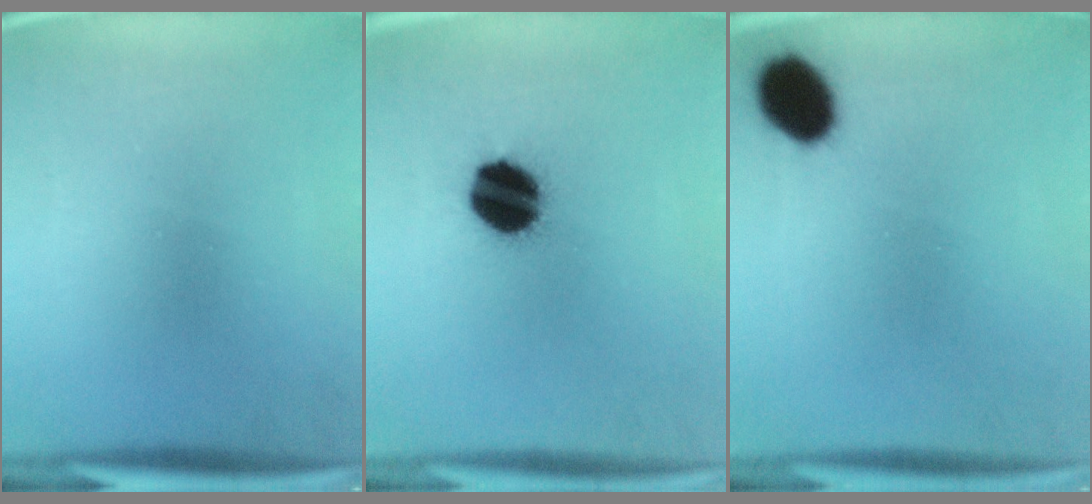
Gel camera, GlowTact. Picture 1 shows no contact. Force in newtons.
{"total": 14.4}
{"total": 8.9}